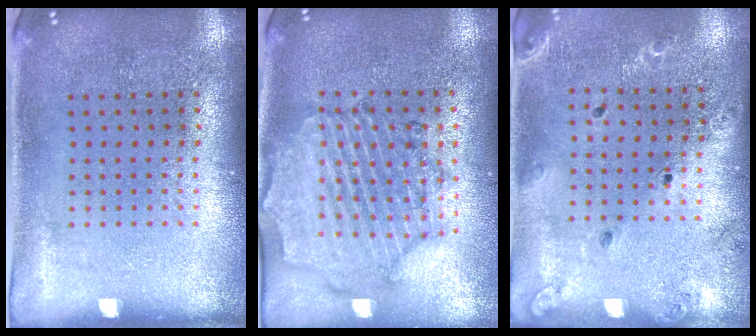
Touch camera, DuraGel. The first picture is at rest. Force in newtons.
{"total": 1.6, "press": 1.6, "slide": 0.3}
{"total": 1.4, "press": 1.4, "slide": 0.1}